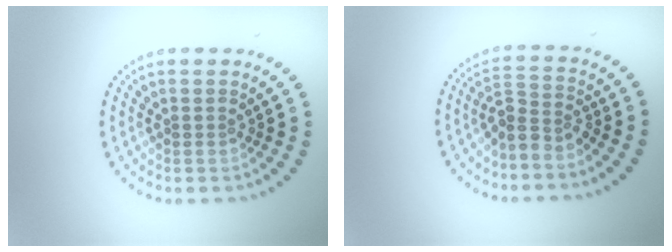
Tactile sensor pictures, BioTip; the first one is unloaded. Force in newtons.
{"total": 2.6, "press": 2.0, "slide": 1.7}